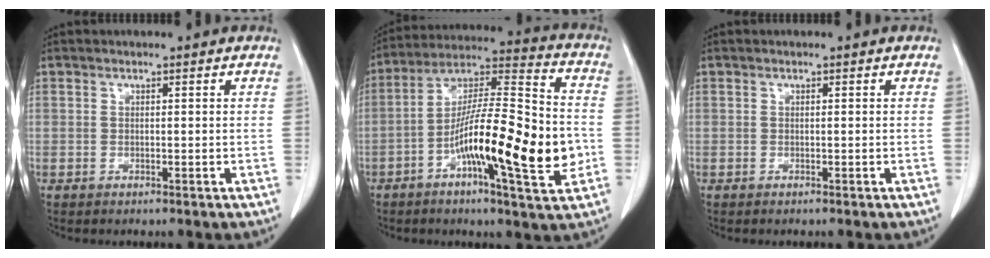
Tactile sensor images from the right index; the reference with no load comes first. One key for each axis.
{"total": 20.0, "fx": -4.9, "fy": 2.8, "fz": 19.2, "tx": -0.317, "ty": 0.007, "tz": -0.081}
{"total": 0.0}